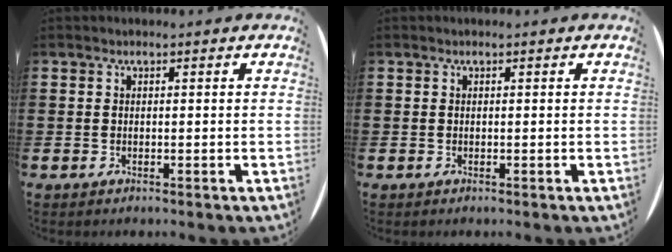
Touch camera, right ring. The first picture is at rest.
{"total": 0.0}